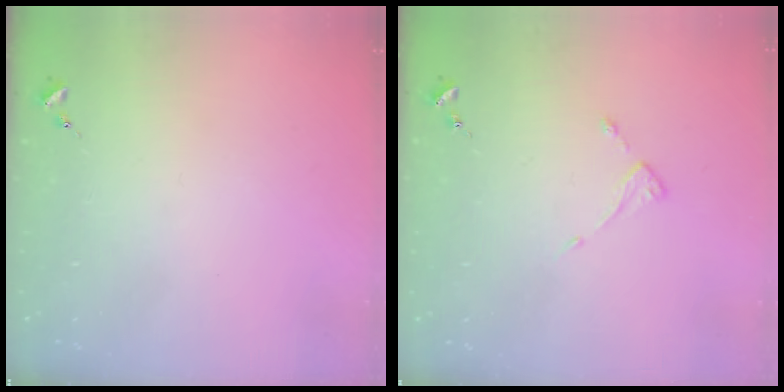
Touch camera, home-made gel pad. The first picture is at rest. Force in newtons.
{"total": 2.6, "press": 2.6, "slide": 0.3}